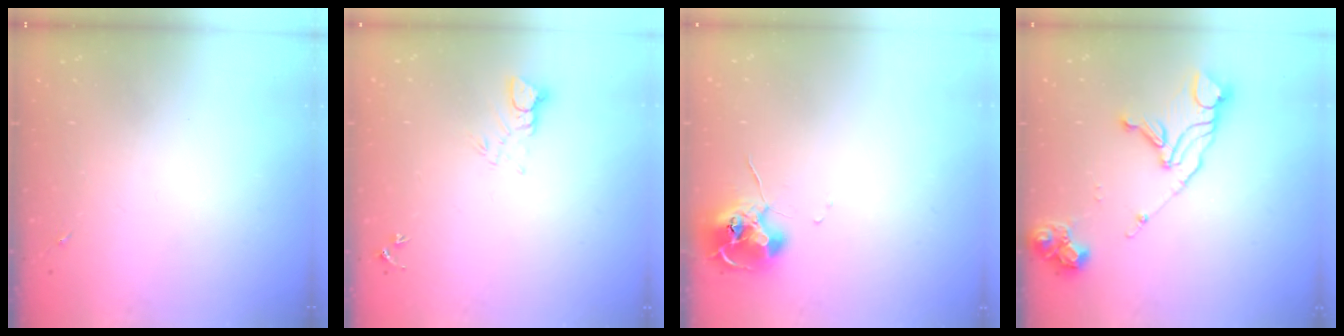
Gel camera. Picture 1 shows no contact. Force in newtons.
{"total": 4.7, "press": 4.7, "slide": 0.3}
{"total": 9.8, "press": 9.8, "slide": 0.5}
{"total": 14.7, "press": 14.6, "slide": 1.7}